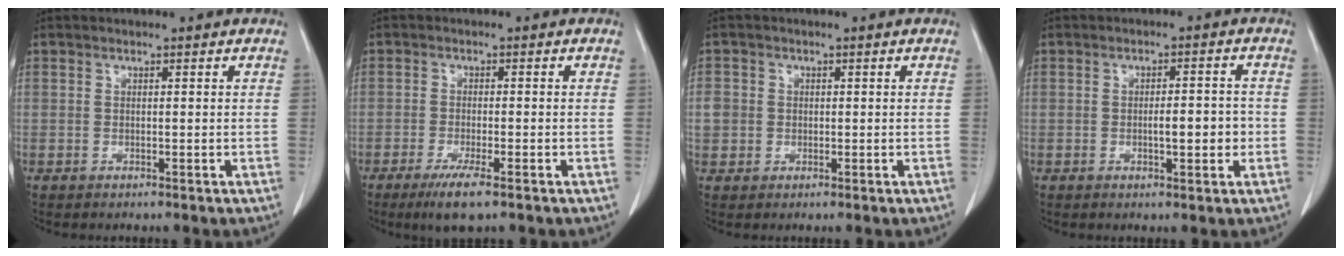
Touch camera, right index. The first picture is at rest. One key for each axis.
{"total": 4.8, "fx": -3.1, "fy": 0.5, "fz": 3.7, "tx": -0.072, "ty": -0.013, "tz": -0.050}
{"total": 3.2, "fx": 0.0, "fy": 3.1, "fz": 0.9, "tx": -0.017, "ty": 0.010, "tz": 0.002}
{"total": 4.1, "fx": -0.8, "fy": 1.1, "fz": 3.9, "tx": -0.063, "ty": 0.004, "tz": -0.005}